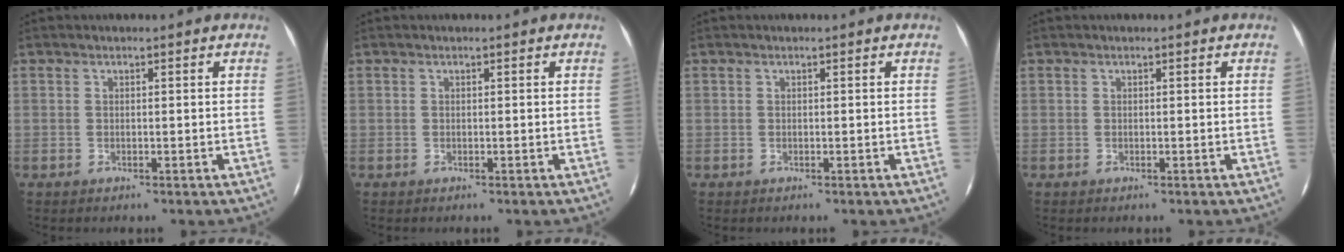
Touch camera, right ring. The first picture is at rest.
{"total": 0.0}
{"total": 0.0}
{"total": 0.0}